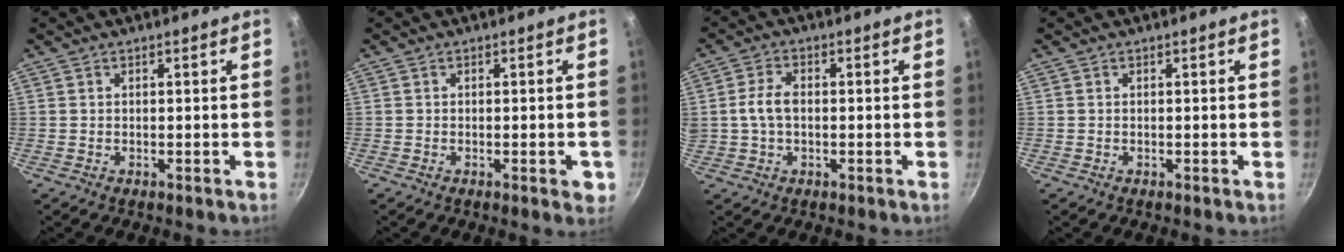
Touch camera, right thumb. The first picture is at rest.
{"total": 3.1, "force": [-1.0, 1.1, 2.7], "torque": [-0.026, 0.000, -0.015]}
{"total": 5.1, "force": [-0.1, 3.2, 4.0], "torque": [-0.076, 0.014, -0.006]}
{"total": 0.0}